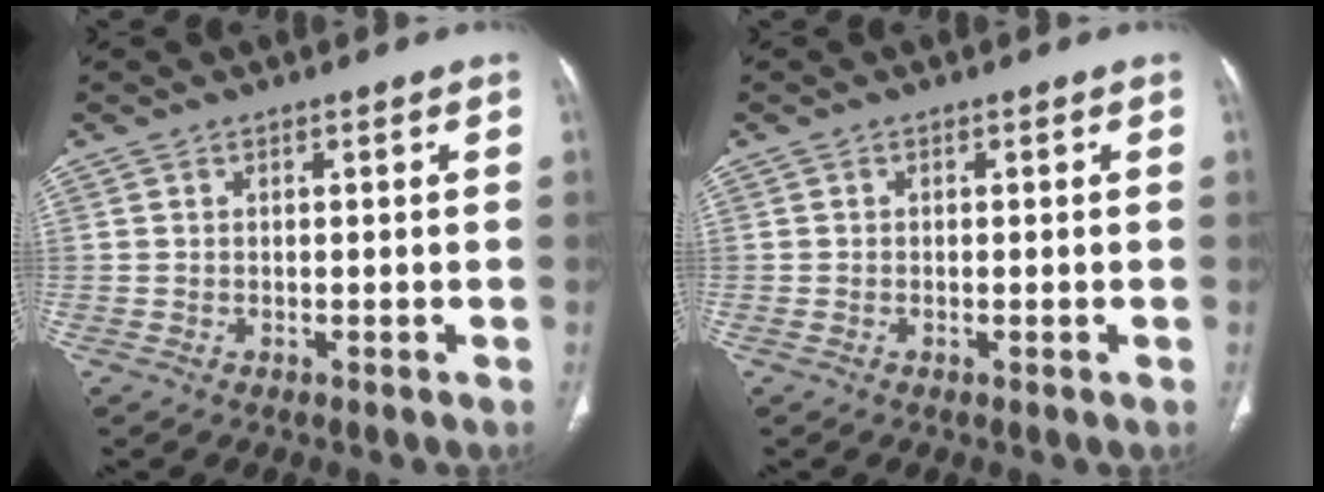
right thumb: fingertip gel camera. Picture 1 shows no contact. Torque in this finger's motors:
{"motor_torque": [2.28, 2.30, 0.17, 0.22, 0.04]}